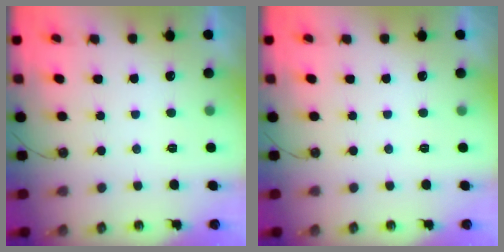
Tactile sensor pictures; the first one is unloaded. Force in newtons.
{"total": 0.0}